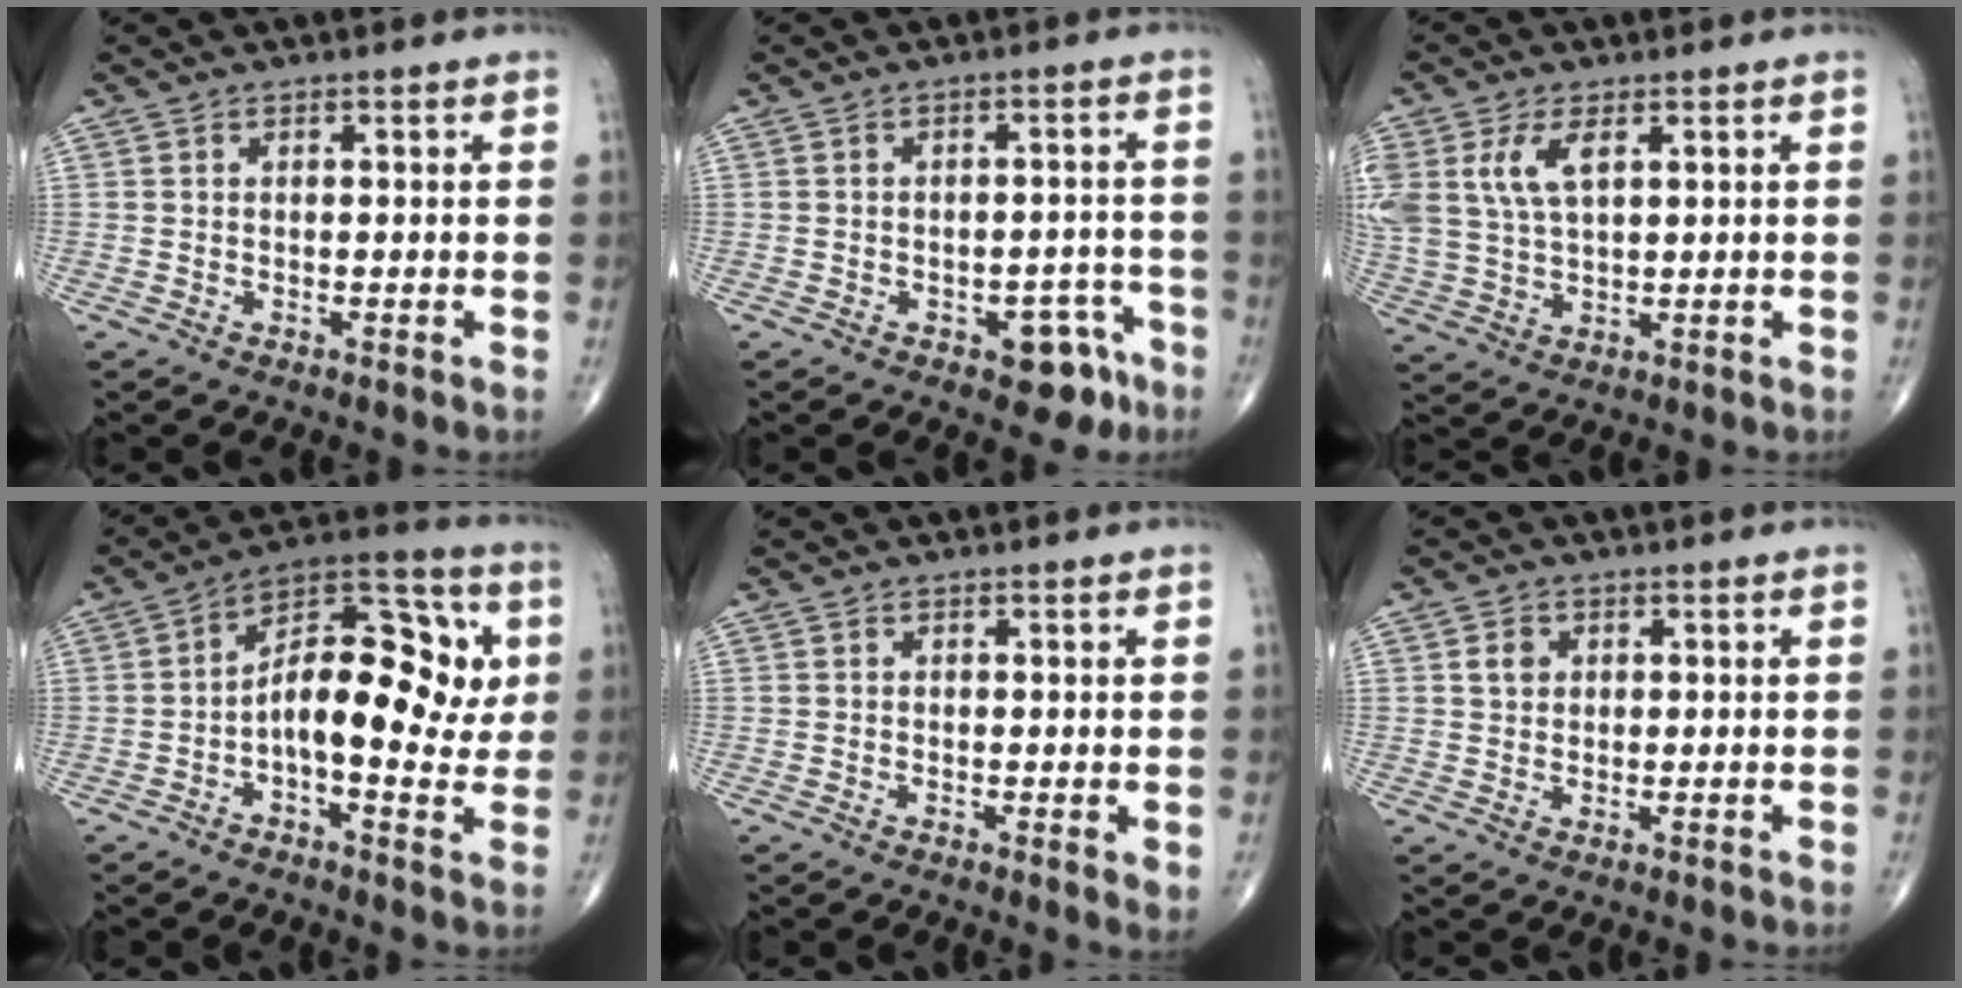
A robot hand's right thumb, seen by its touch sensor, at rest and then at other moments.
{"total": 6.5, "force": [-3.6, 3.6, 4.1], "torque": [-0.021, 0.033, -0.038]}
{"total": 9.6, "force": [3.5, 5.2, 7.3], "torque": [-0.166, 0.000, 0.078]}
{"total": 16.9, "force": [0.4, 8.6, 14.5], "torque": [-0.189, 0.036, -0.001]}
{"total": 1.8, "force": [0.0, 0.5, 1.7], "torque": [-0.025, -0.007, -0.004]}
{"total": 2.6, "force": [0.7, 2.2, 1.3], "torque": [-0.012, -0.001, 0.012]}